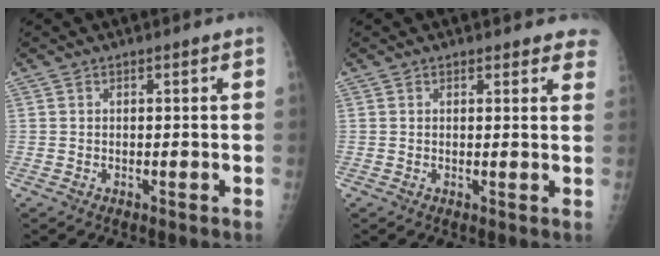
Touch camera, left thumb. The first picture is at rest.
{"total": 4.5, "force": [4.1, 1.5, 1.1], "torque": [0.022, -0.014, 0.027]}